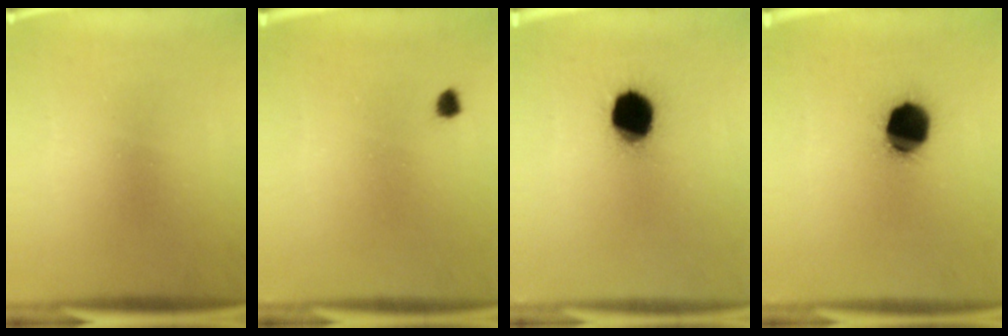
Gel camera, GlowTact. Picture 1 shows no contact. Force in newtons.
{"total": 1.2}
{"total": 12.7}
{"total": 13.7}